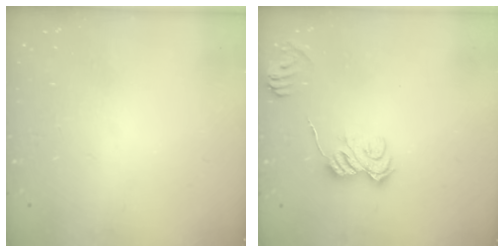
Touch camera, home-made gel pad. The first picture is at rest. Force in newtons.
{"total": 8.2, "press": 8.2, "slide": 0.5}